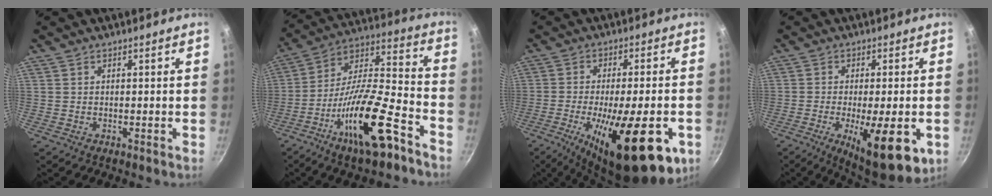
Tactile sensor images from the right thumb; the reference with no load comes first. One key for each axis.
{"total": 20.9, "fx": -11.2, "fy": 6.4, "fz": 16.4, "tx": -0.259, "ty": 0.066, "tz": -0.198}
{"total": 22.6, "fx": -8.3, "fy": 7.5, "fz": 19.7, "tx": -0.272, "ty": 0.001, "tz": -0.116}
{"total": 14.3, "fx": -4.6, "fy": 4.5, "fz": 12.8, "tx": -0.169, "ty": -0.001, "tz": -0.061}